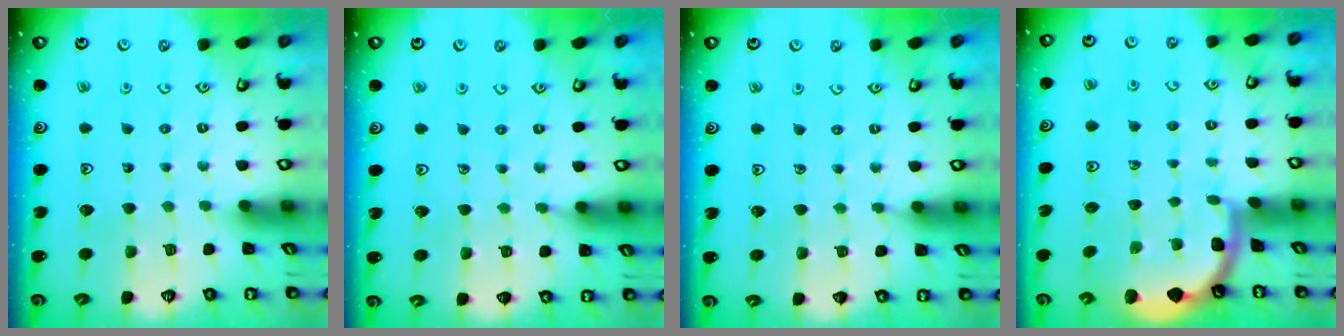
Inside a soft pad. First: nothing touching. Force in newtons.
{"total": 4.7, "press": 4.6, "slide": 0.6}
{"total": 3.6, "press": 3.6, "slide": 0.5}
{"total": 1.7, "press": 1.7, "slide": 0.0}